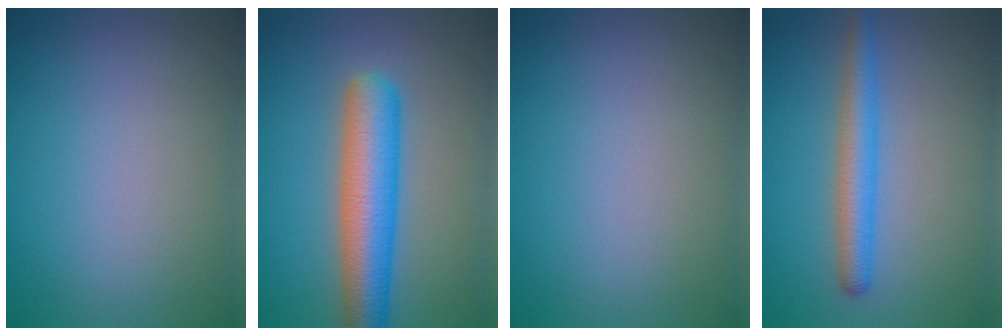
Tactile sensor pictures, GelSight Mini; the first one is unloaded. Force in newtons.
{"total": 7.7, "press": 7.7, "slide": 0.2}
{"total": 0.0}
{"total": 3.5, "press": 3.5, "slide": 0.1}